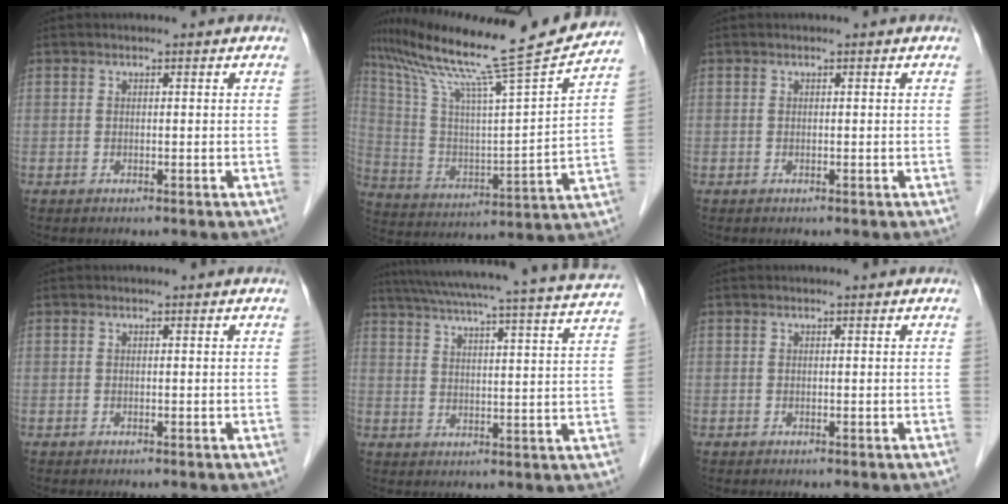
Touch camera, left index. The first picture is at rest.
{"total": 23.3, "force": [20.3, -1.0, 11.5], "torque": [-0.208, -0.026, 0.317]}
{"total": 0.0}
{"total": 0.0}
{"total": 23.9, "force": [21.2, -0.6, 10.9], "torque": [-0.179, -0.022, 0.269]}
{"total": 0.0}